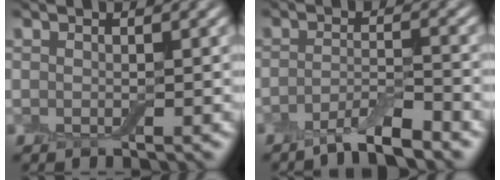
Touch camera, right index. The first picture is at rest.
{"total": 3.9, "force": [-2.9, 0.6, 2.5], "torque": [-0.040, 0.002, -0.059]}